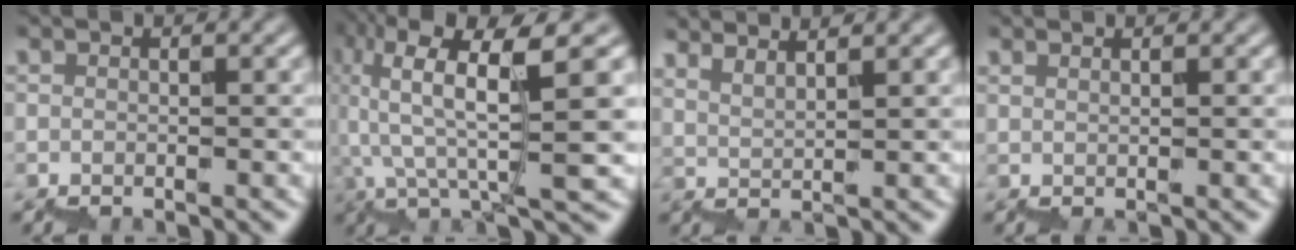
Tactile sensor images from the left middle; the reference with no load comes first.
{"total": 11.0, "force": [5.4, 2.5, 9.2], "torque": [-0.173, 0.025, 0.103]}
{"total": 5.0, "force": [4.7, 1.0, 1.2], "torque": [-0.011, 0.018, 0.056]}
{"total": 0.9, "force": [0.8, 0.2, 0.4], "torque": [0.007, -0.003, 0.015]}